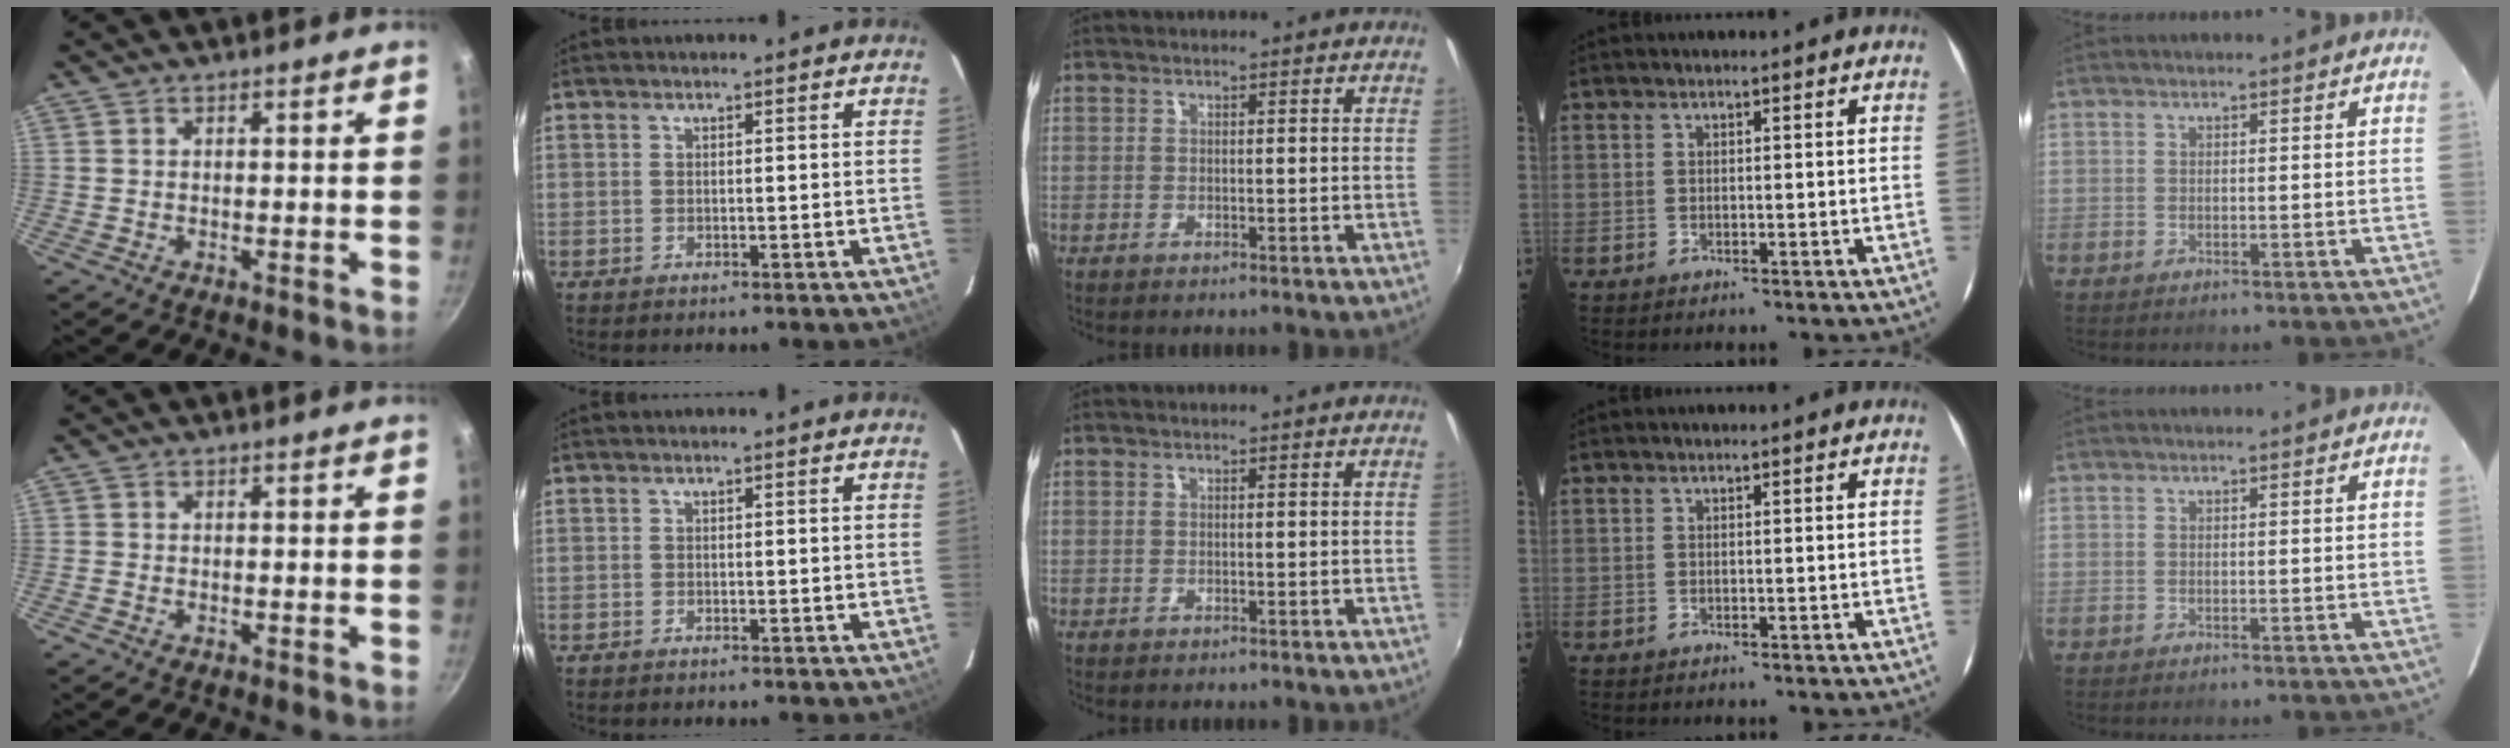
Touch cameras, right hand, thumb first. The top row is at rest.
{}